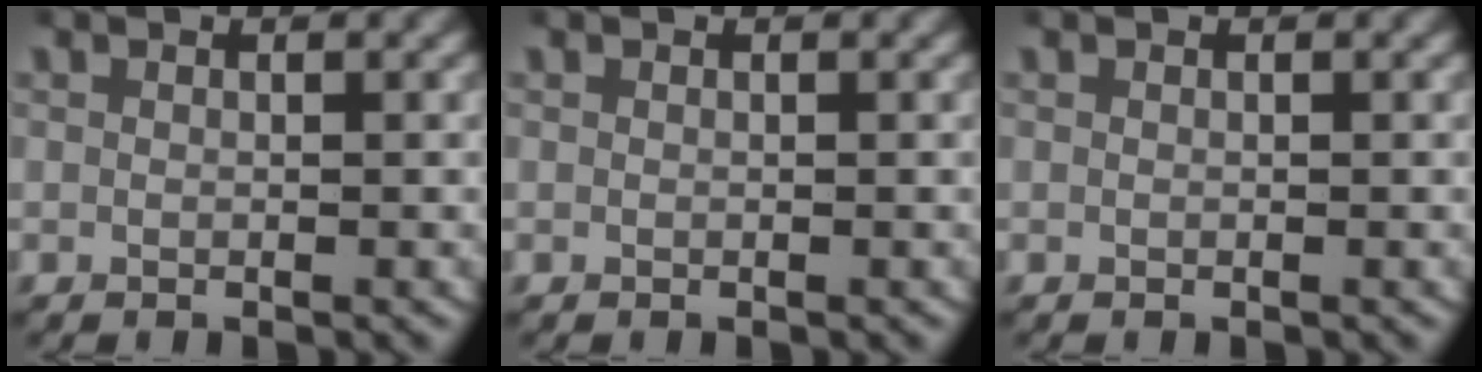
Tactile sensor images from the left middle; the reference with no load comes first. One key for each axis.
{"total": 0.0}
{"total": 0.0}